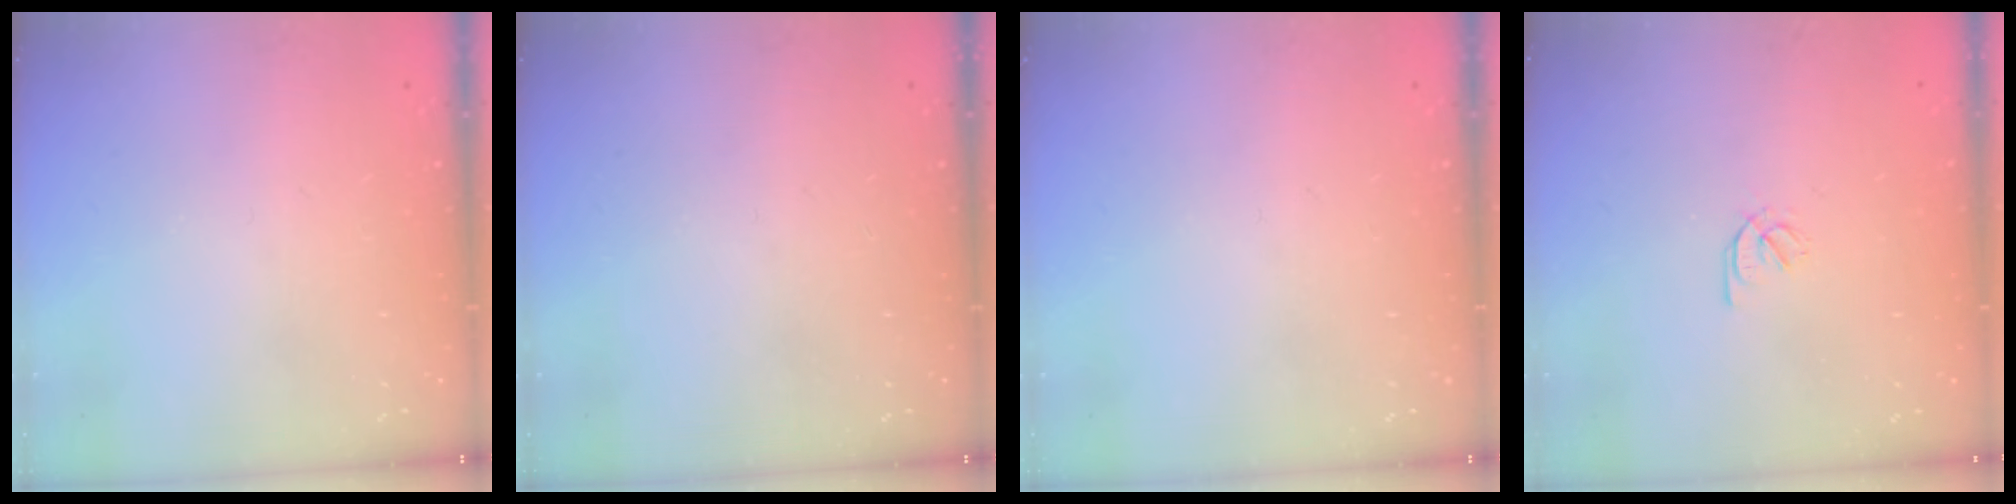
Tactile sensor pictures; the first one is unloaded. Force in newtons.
{"total": 0.0}
{"total": 0.0}
{"total": 2.1, "press": 1.9, "slide": 0.8}